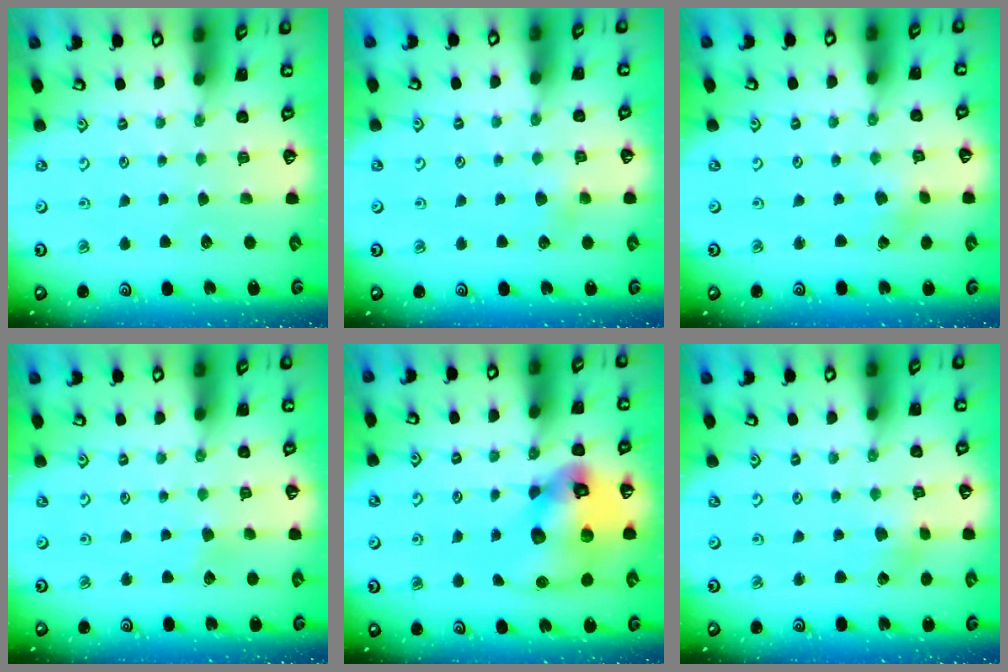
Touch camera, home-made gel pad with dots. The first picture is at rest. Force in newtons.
{"total": 3.8, "press": 3.7, "slide": 0.4}
{"total": 0.0}
{"total": 2.9, "press": 2.9, "slide": 0.3}
{"total": 17.4, "press": 17.2, "slide": 2.4}
{"total": 2.3, "press": 2.3, "slide": 0.4}